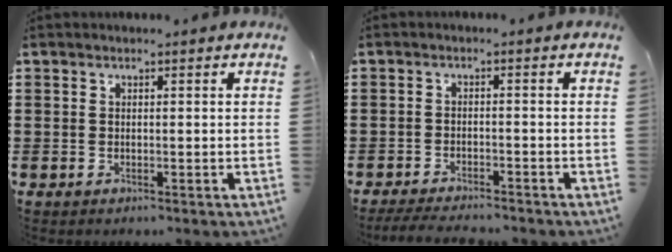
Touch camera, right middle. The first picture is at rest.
{"total": 3.2, "force": [-3.1, 0.2, 0.8], "torque": [-0.021, -0.005, -0.063]}